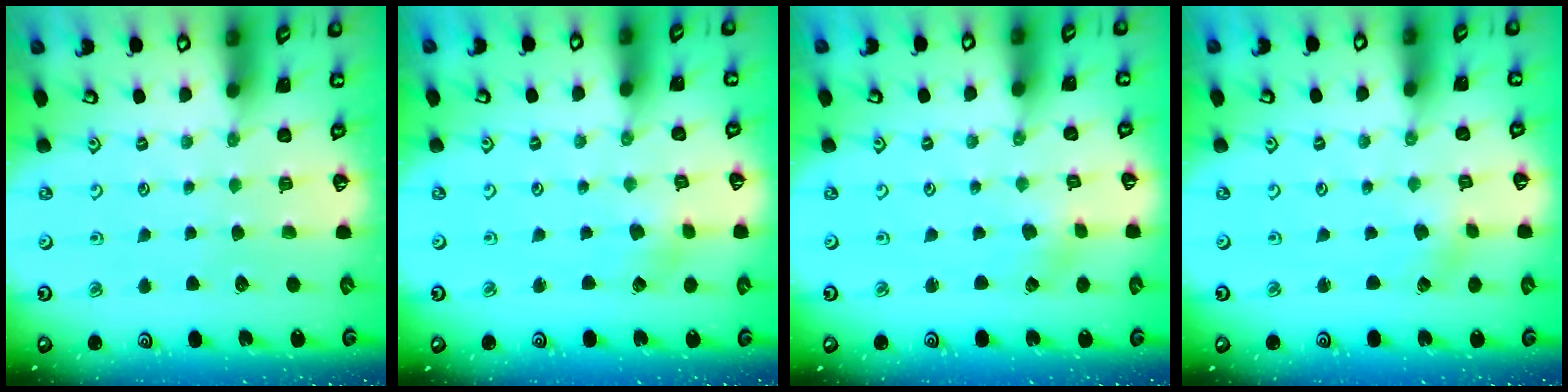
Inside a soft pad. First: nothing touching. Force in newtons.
{"total": 2.0, "press": 2.0, "slide": 0.3}
{"total": 0.5, "press": 0.5, "slide": 0.1}
{"total": 0.6, "press": 0.6, "slide": 0.1}